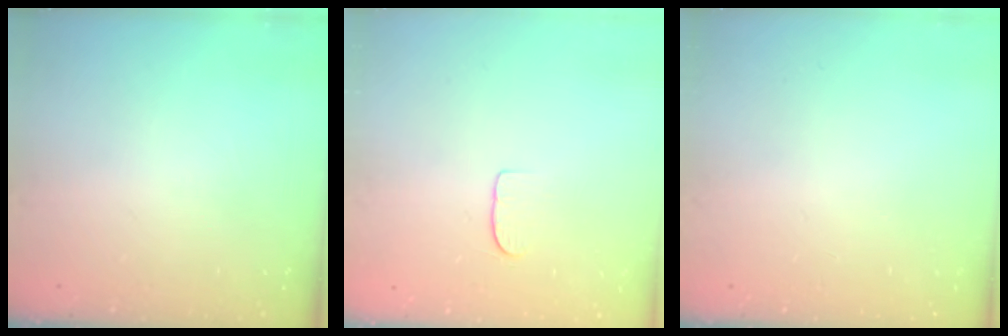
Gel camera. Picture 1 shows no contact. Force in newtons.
{"total": 4.9, "press": 4.9, "slide": 0.3}
{"total": 0.0}